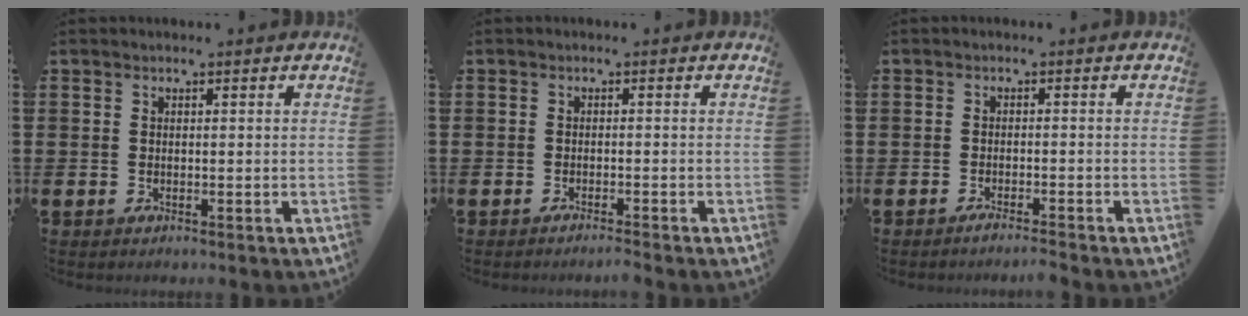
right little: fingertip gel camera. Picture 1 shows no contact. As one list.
[{"total": 0.9, "force": [-0.9, -0.1, 0.3], "torque": [-0.005, -0.003, -0.016]}, {"total": 1.3, "force": [-1.2, -0.2, 0.5], "torque": [-0.006, -0.001, -0.024]}]